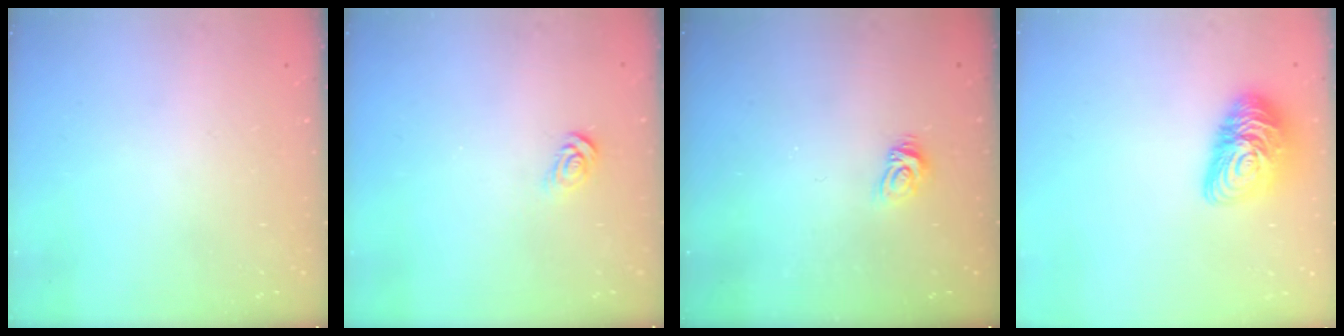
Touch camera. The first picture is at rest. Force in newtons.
{"total": 4.3, "press": 4.3, "slide": 0.4}
{"total": 5.5, "press": 5.5, "slide": 0.4}
{"total": 13.2, "press": 13.2, "slide": 0.9}